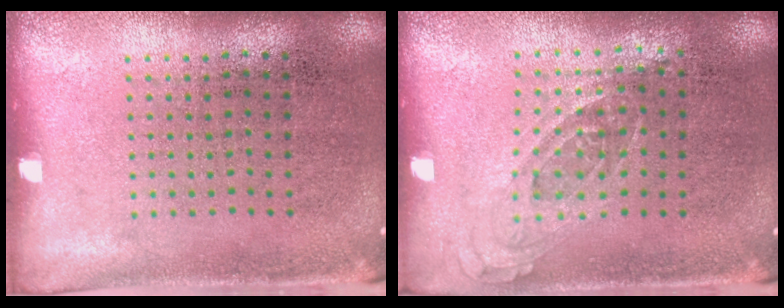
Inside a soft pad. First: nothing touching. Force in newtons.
{"total": 0.7, "press": 0.7, "slide": 0.3}